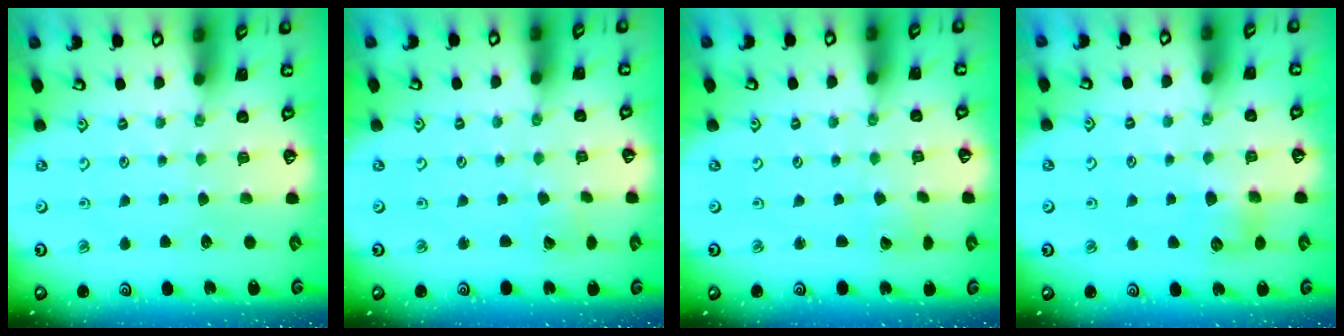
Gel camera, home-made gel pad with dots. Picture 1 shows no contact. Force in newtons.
{"total": 2.7, "press": 2.7, "slide": 0.2}
{"total": 2.6, "press": 2.6, "slide": 0.2}
{"total": 6.7, "press": 6.7, "slide": 0.9}